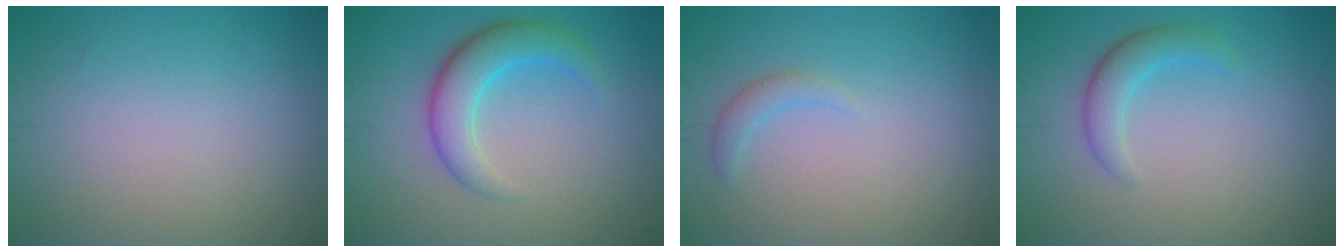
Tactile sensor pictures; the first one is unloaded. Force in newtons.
{"total": 4.4, "press": 4.4, "slide": 0.3}
{"total": 1.3, "press": 1.3, "slide": 0.1}
{"total": 2.5, "press": 2.5, "slide": 0.0}